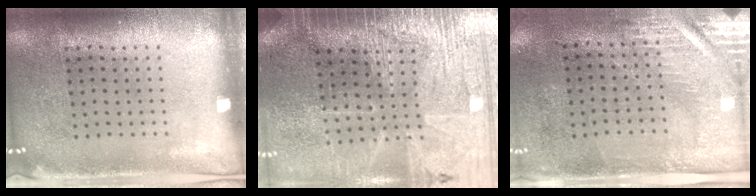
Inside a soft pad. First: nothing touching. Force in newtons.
{"total": 3.4, "press": 3.2, "slide": 1.2}
{"total": 3.0, "press": 2.5, "slide": 1.6}